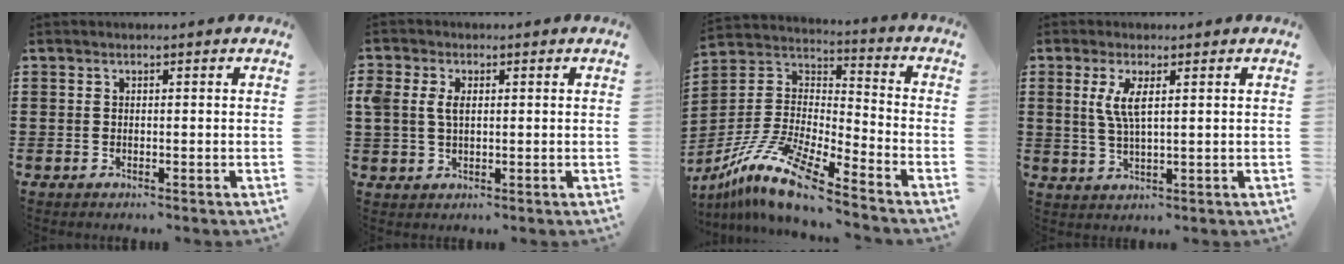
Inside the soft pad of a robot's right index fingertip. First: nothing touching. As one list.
[{"total": 3.3, "force": [0.7, 2.2, 2.4], "torque": [-0.068, 0.006, 0.008]}, {"total": 12.4, "force": [-9.9, 1.7, 7.4], "torque": [-0.175, 0.009, -0.200]}, {"total": 4.4, "force": [1.4, 1.0, 4.1], "torque": [-0.086, 0.002, 0.022]}]